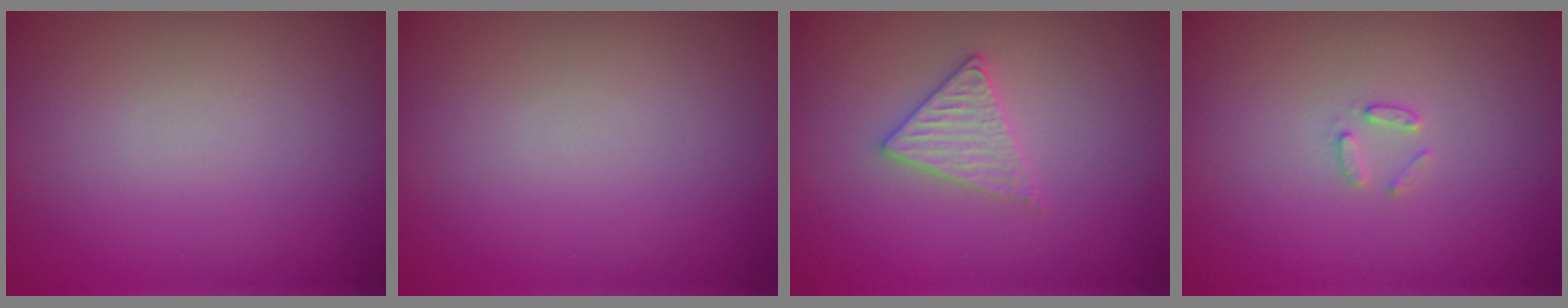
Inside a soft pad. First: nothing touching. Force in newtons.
{"total": 0.0}
{"total": 2.4, "press": 2.4, "slide": 0.3}
{"total": 1.0, "press": 1.0, "slide": 0.2}